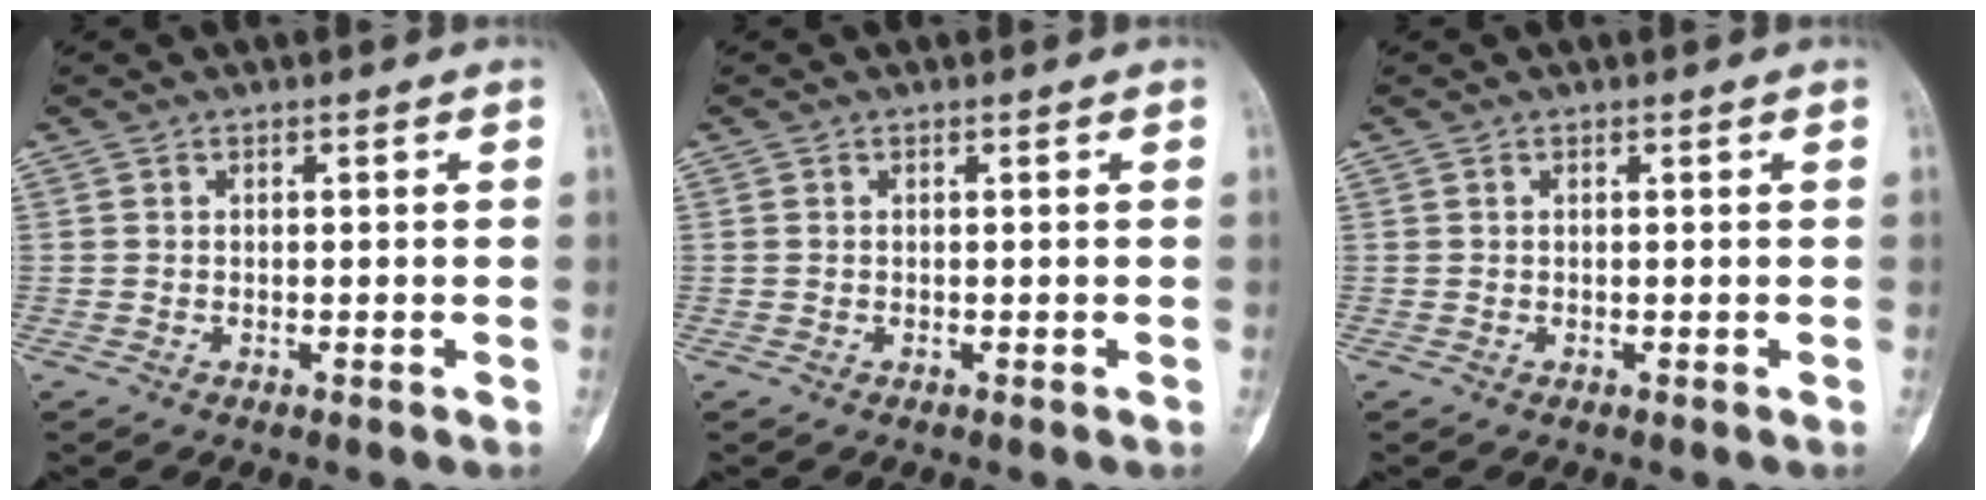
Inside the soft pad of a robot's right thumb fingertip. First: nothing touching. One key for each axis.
{"total": 0.0}
{"total": 0.0}